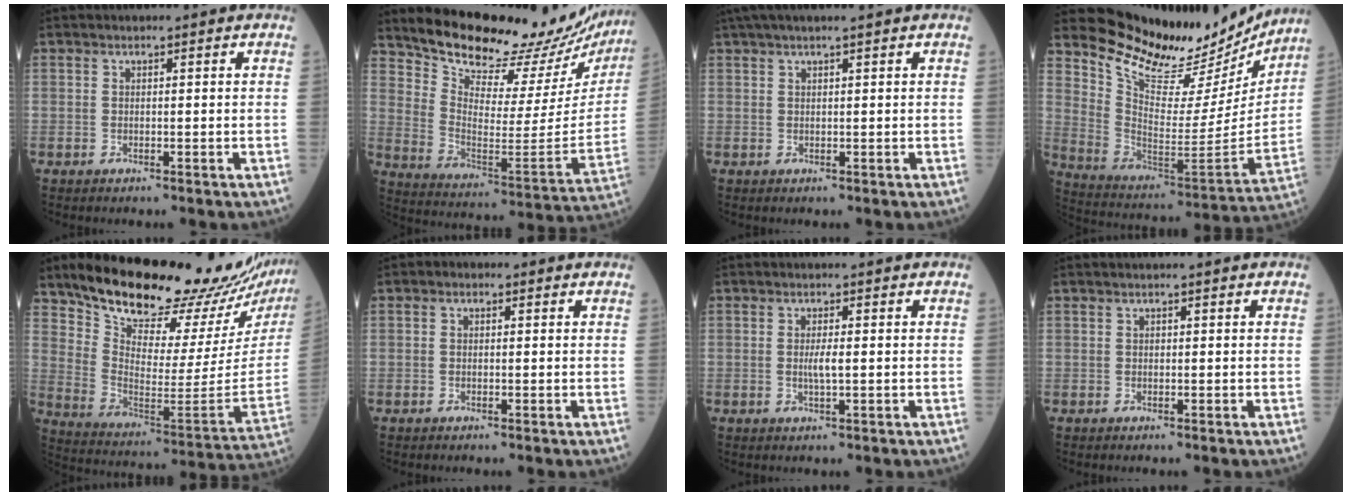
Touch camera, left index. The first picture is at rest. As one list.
[{"total": 24.4, "force": [22.8, 5.5, 6.8], "torque": [-0.110, -0.101, 0.301]}, {"total": 6.2, "force": [4.9, -0.1, 3.7], "torque": [-0.057, 0.033, 0.077]}, {"total": 22.4, "force": [20.5, 5.6, 7.1], "torque": [-0.117, -0.055, 0.302]}, {"total": 25.0, "force": [22.5, 2.4, 10.6], "torque": [-0.176, -0.114, 0.320]}, {"total": 1.1, "force": [0.1, 0.9, 0.6], "torque": [-0.010, 0.004, -0.008]}, {"total": 2.0, "force": [-0.3, 0.0, 2.0], "torque": [-0.040, -0.006, -0.006]}, {"total": 0.0}]